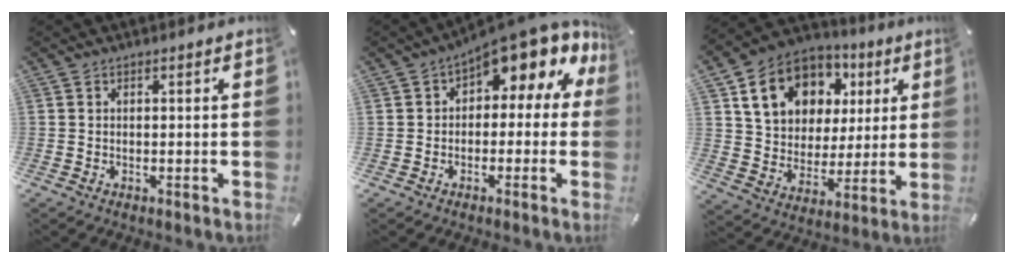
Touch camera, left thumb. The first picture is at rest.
{"total": 9.0, "force": [6.5, 3.4, 5.2], "torque": [-0.081, -0.060, 0.112]}
{"total": 14.4, "force": [5.8, 12.1, 5.4], "torque": [-0.100, -0.013, 0.114]}